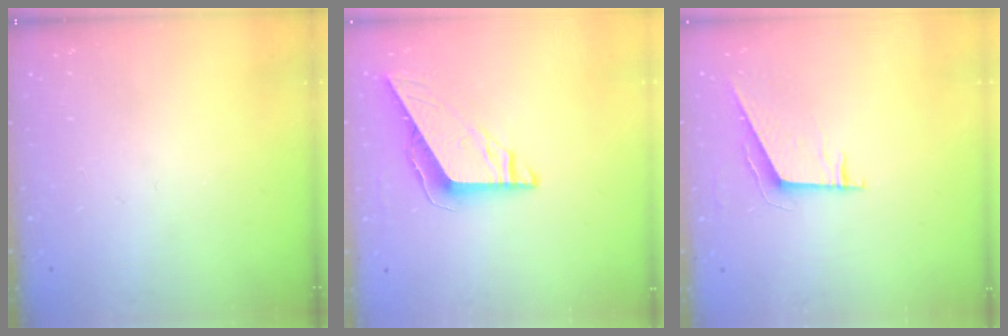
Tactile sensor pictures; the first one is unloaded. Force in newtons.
{"total": 9.5, "press": 9.4, "slide": 0.9}
{"total": 6.3, "press": 6.3, "slide": 0.7}